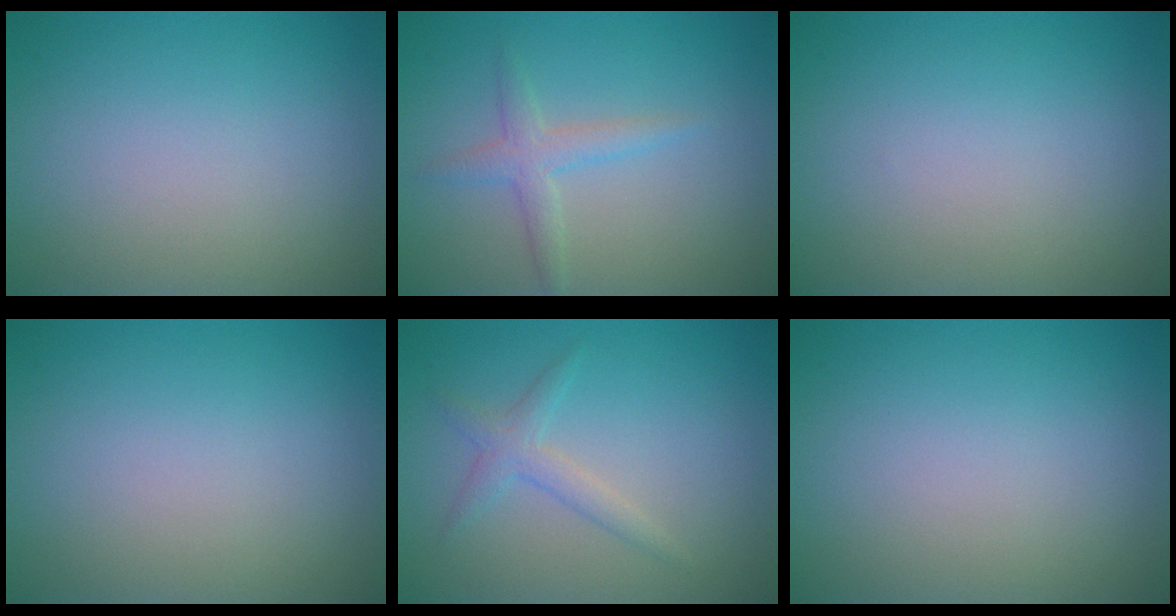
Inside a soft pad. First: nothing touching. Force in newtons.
{"total": 2.1, "press": 2.1, "slide": 0.1}
{"total": 0.0}
{"total": 0.0}
{"total": 1.8, "press": 1.8, "slide": 0.1}
{"total": 0.0}